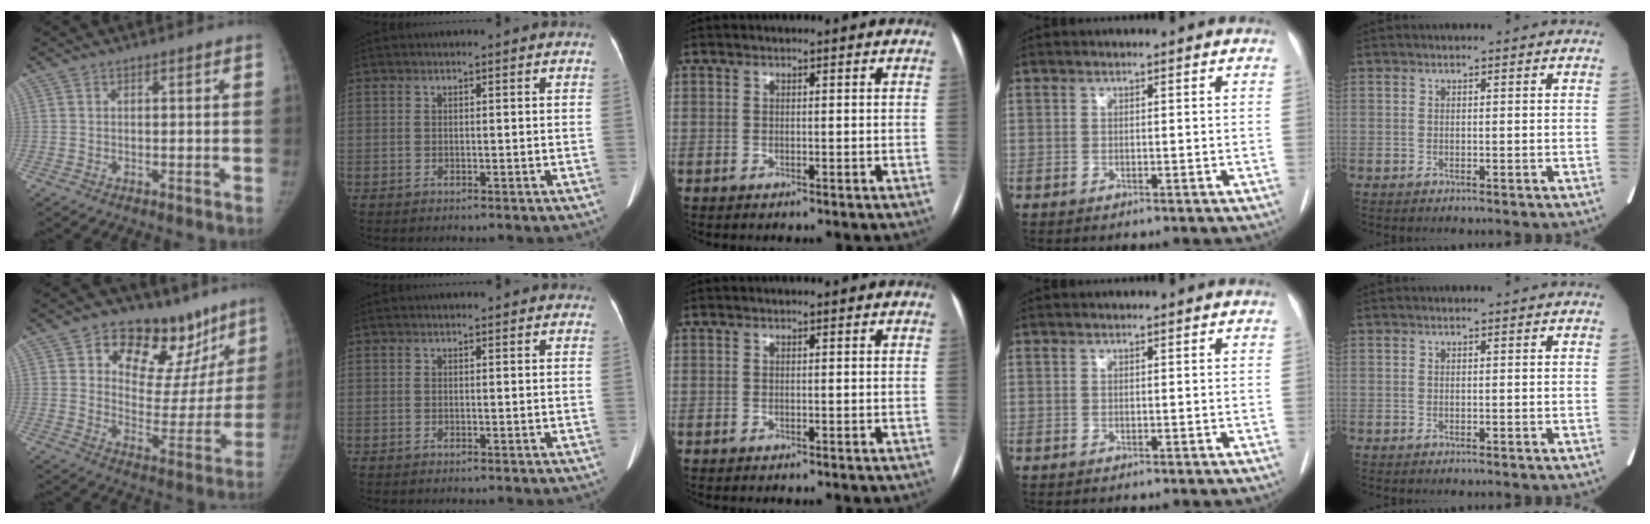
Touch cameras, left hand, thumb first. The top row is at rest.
{"thumb": {"total": 20.6, "force": [12.2, 12.4, 11.1], "torque": [-0.078, -0.050, 0.179]}, "index": {"total": 1.8, "force": [1.6, 0.7, 0.5], "torque": [-0.010, 0.010, 0.012]}}